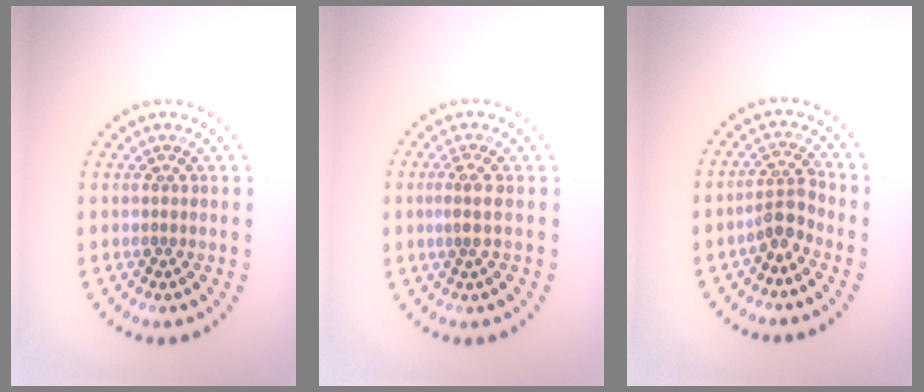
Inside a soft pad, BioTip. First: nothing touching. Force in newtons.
{"total": 1.3, "press": 0.8, "slide": 0.9}
{"total": 2.5, "press": 1.9, "slide": 1.5}